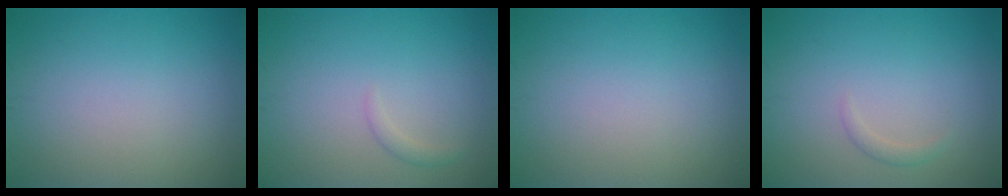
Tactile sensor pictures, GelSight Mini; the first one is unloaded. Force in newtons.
{"total": 0.8, "press": 0.8, "slide": 0.0}
{"total": 0.0}
{"total": 0.8, "press": 0.8, "slide": 0.1}